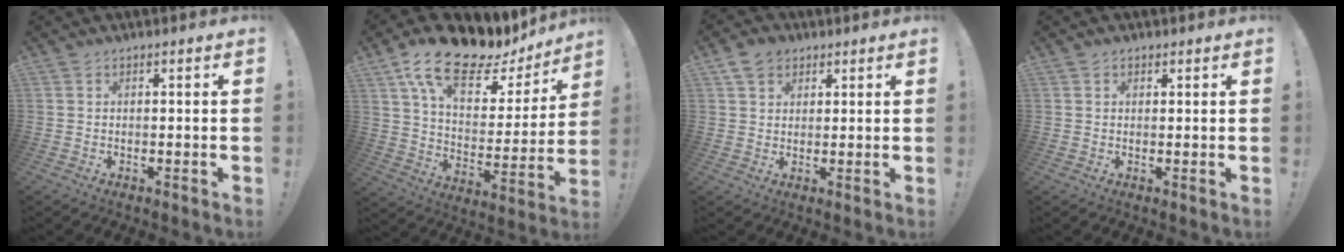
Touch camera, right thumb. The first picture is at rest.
{"total": 18.5, "force": [12.2, 7.8, 11.6], "torque": [-0.199, -0.077, 0.208]}
{"total": 5.7, "force": [3.1, 4.3, 2.2], "torque": [-0.036, -0.003, 0.060]}
{"total": 1.0, "force": [0.6, 0.8, 0.3], "torque": [0.002, -0.002, 0.009]}